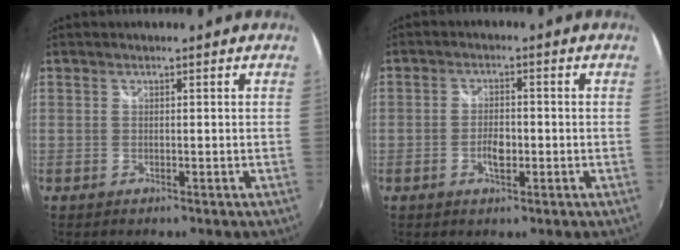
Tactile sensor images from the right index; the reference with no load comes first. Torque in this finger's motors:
{"motor_torque": [-0.19, -0.01, 0.04, 0.01]}